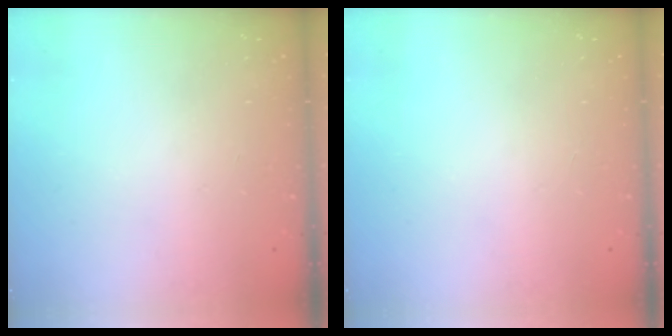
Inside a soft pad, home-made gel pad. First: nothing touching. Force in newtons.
{"total": 0.0}